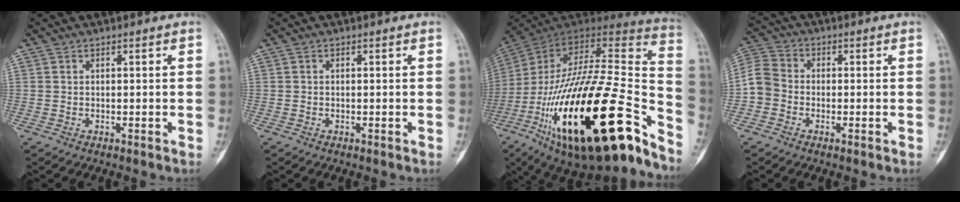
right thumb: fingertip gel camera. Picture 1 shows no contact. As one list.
[{"total": 0.0}, {"total": 38.6, "force": [-19.8, 12.7, 30.6], "torque": [-0.488, 0.053, -0.321]}, {"total": 6.4, "force": [-1.7, 5.5, 2.8], "torque": [-0.053, 0.021, -0.044]}]